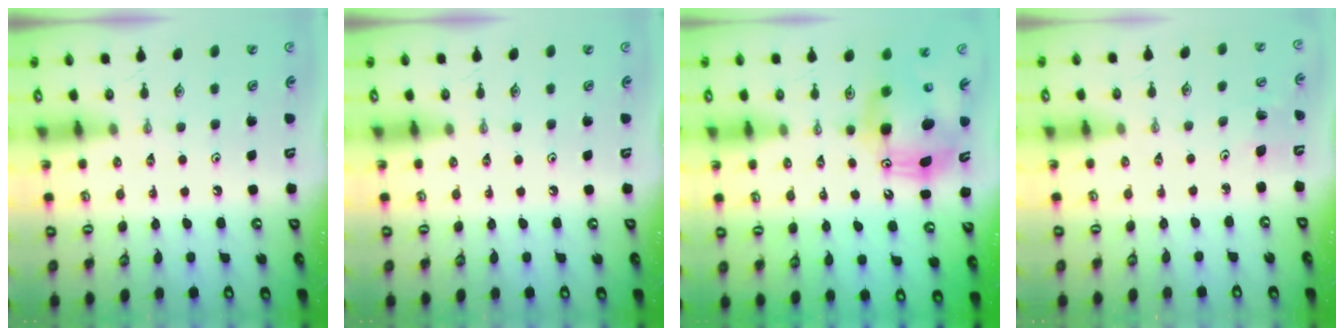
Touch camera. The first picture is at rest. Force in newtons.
{"total": 0.0}
{"total": 11.4, "press": 11.3, "slide": 1.0}
{"total": 3.0, "press": 3.0, "slide": 0.2}